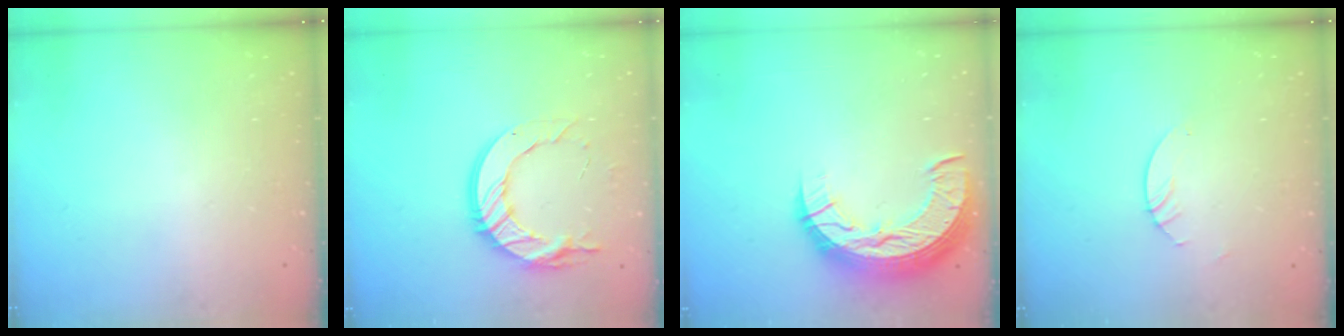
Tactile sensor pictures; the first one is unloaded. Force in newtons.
{"total": 14.6, "press": 14.5, "slide": 0.9}
{"total": 15.0, "press": 15.0, "slide": 1.0}
{"total": 2.4, "press": 2.4, "slide": 0.2}